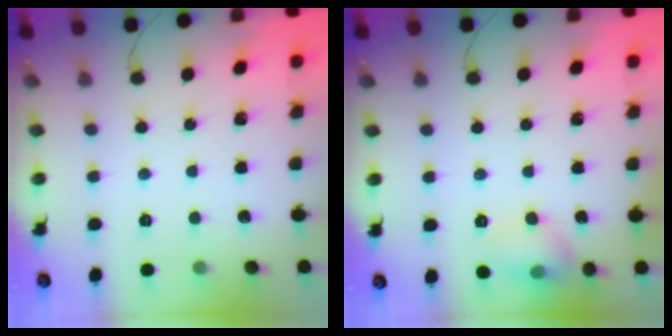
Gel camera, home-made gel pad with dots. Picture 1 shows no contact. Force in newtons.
{"total": 7.7, "press": 7.6, "slide": 1.3}